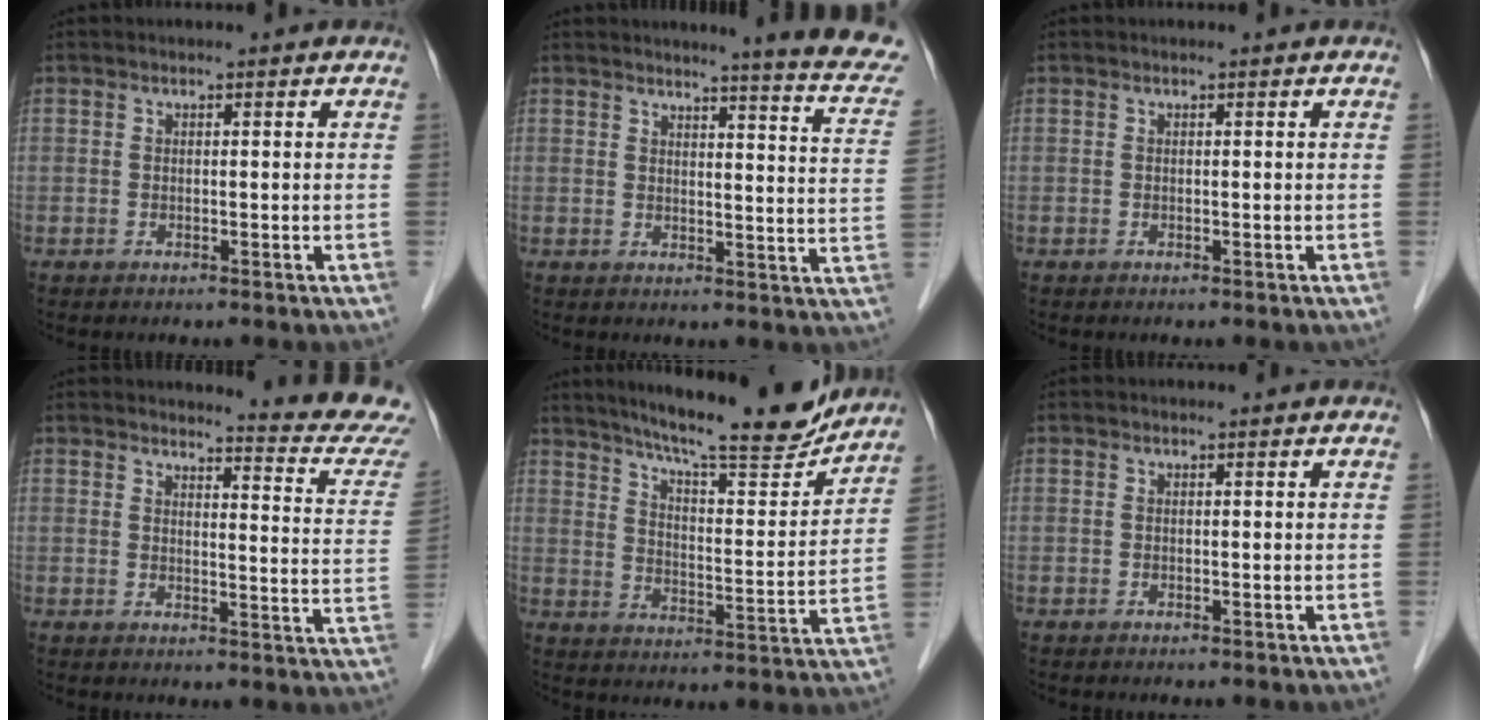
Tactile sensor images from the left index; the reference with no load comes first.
{"total": 12.3, "force": [11.1, -0.3, 5.4], "torque": [-0.051, -0.065, 0.101]}
{"total": 0.0}
{"total": 12.0, "force": [11.8, -0.9, 2.1], "torque": [-0.017, -0.103, 0.112]}
{"total": 18.4, "force": [16.3, 1.8, 8.3], "torque": [-0.132, -0.022, 0.230]}
{"total": 0.0}